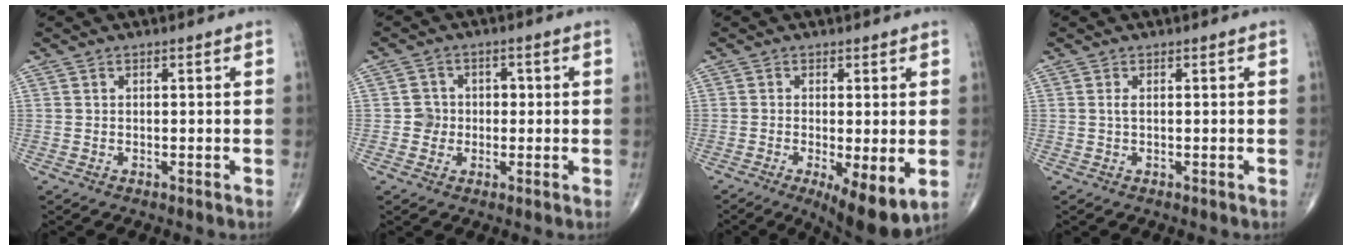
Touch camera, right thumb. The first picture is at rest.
{"total": 3.8, "force": [-0.4, 3.7, 0.8], "torque": [0.019, 0.012, -0.011]}
{"total": 9.7, "force": [-2.8, 2.9, 8.8], "torque": [-0.136, -0.022, -0.039]}
{"total": 0.7, "force": [0.1, 0.2, 0.7], "torque": [-0.021, -0.002, 0.002]}